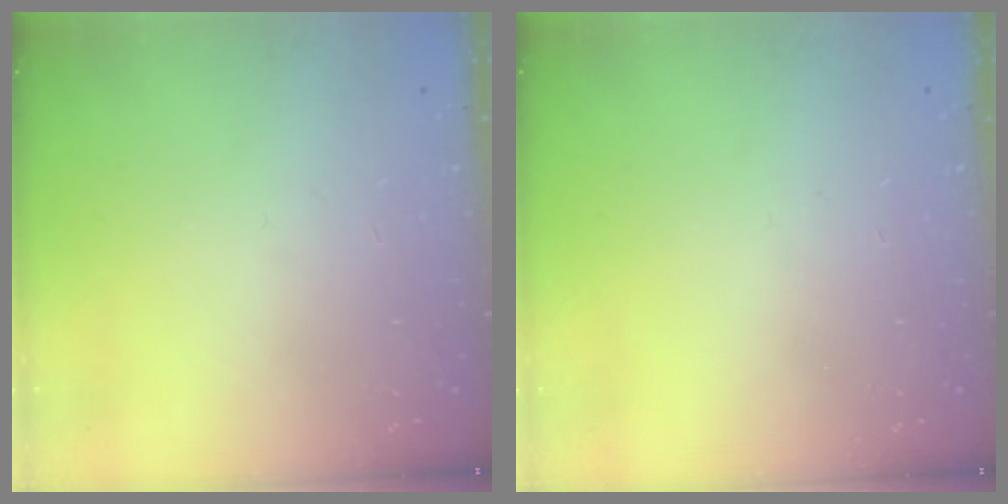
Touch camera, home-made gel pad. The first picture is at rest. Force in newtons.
{"total": 0.0}